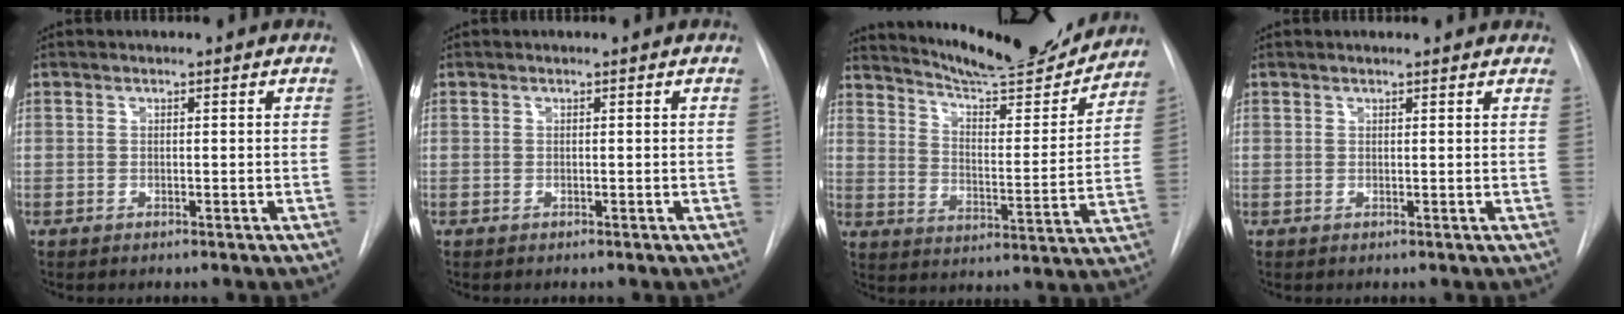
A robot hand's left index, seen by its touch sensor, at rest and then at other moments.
{"total": 1.6, "force": [-1.5, -0.3, -0.3], "torque": [0.006, -0.004, -0.022]}
{"total": 17.5, "force": [16.4, 1.7, 5.8], "torque": [-0.091, -0.043, 0.230]}
{"total": 2.9, "force": [2.3, 0.8, 1.5], "torque": [-0.014, 0.018, 0.015]}